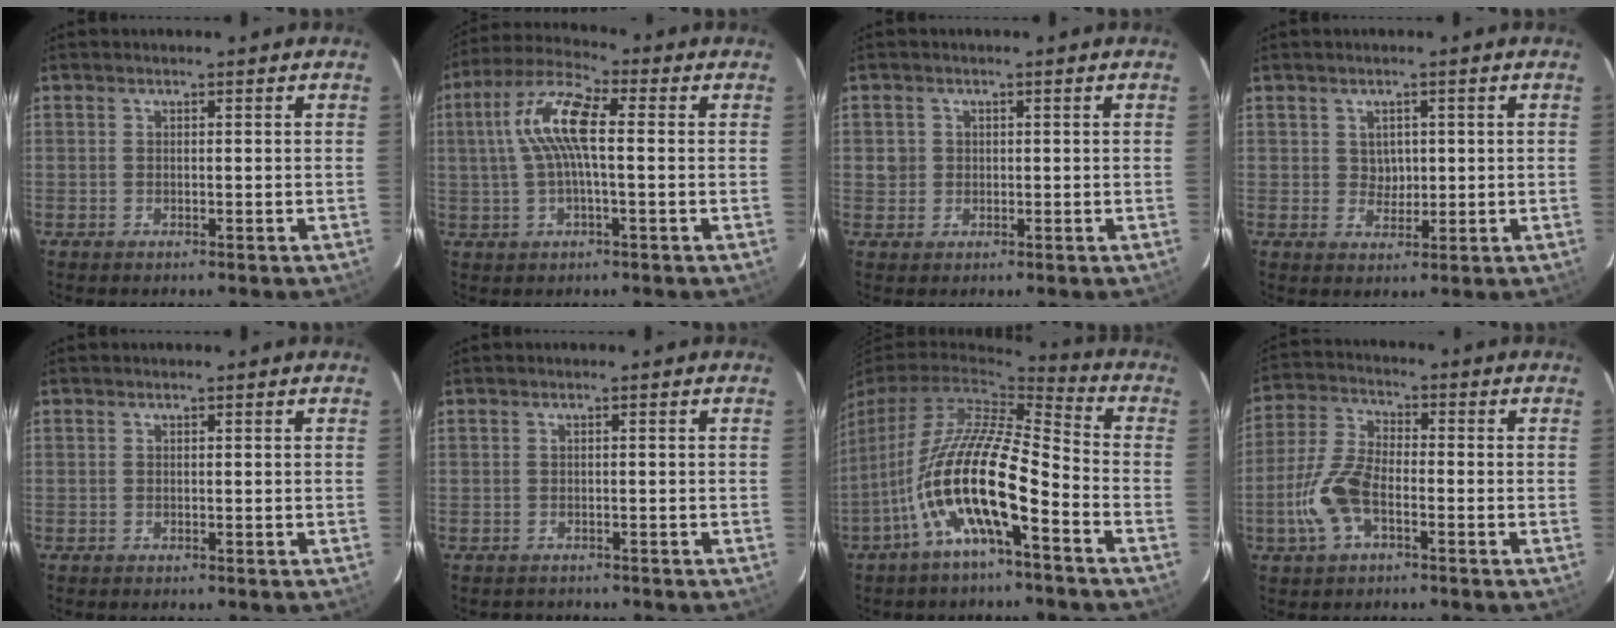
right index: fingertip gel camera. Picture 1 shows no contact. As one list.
[{"total": 10.7, "force": [1.1, 3.0, 10.2], "torque": [-0.205, 0.017, 0.019]}, {"total": 2.4, "force": [0.1, 2.4, 0.2], "torque": [0.000, 0.001, 0.000]}, {"total": 3.0, "force": [0.6, 2.7, 1.1], "torque": [-0.012, 0.003, 0.014]}, {"total": 0.0}, {"total": 1.3, "force": [-1.2, 0.6, -0.1], "torque": [0.000, 0.000, -0.013]}, {"total": 15.5, "force": [-6.6, 3.7, 13.6], "torque": [-0.253, -0.015, -0.130]}, {"total": 10.1, "force": [-3.7, 5.0, 7.9], "torque": [-0.180, 0.003, -0.072]}]